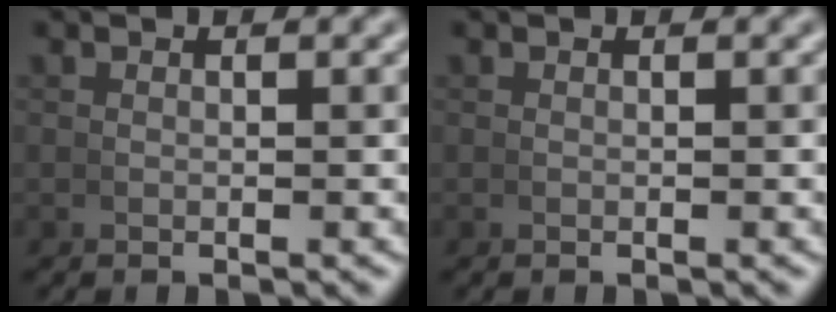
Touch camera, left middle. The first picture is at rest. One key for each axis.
{"total": 0.0}